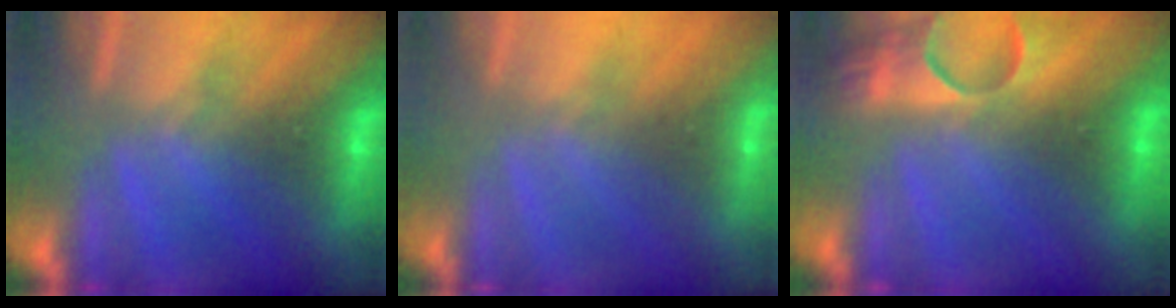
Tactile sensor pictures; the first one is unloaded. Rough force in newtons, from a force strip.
{"total": 2.8}
{"total": 4.8}